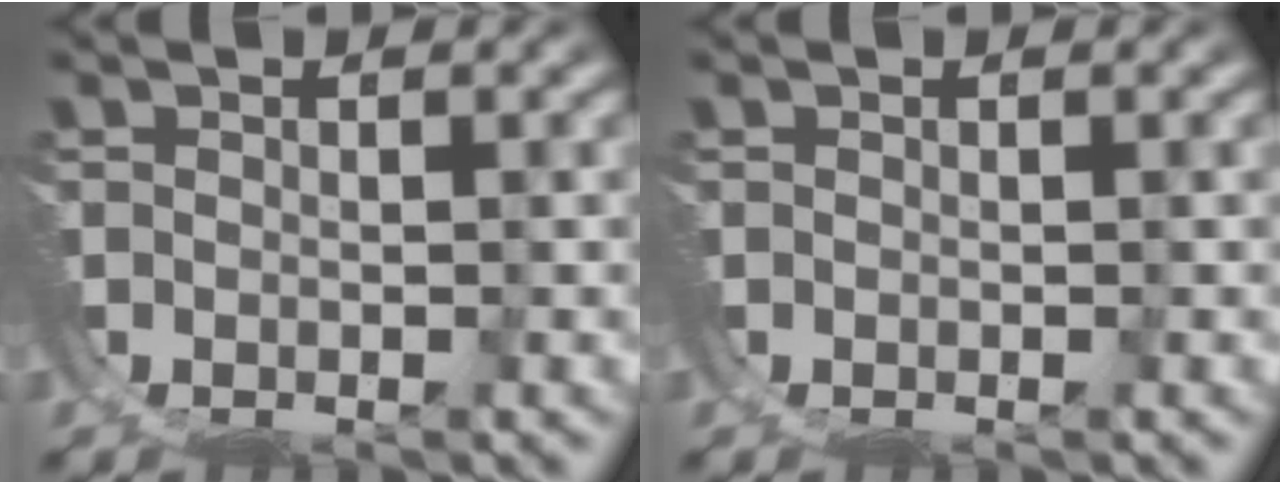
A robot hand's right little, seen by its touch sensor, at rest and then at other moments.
{"total": 0.0}